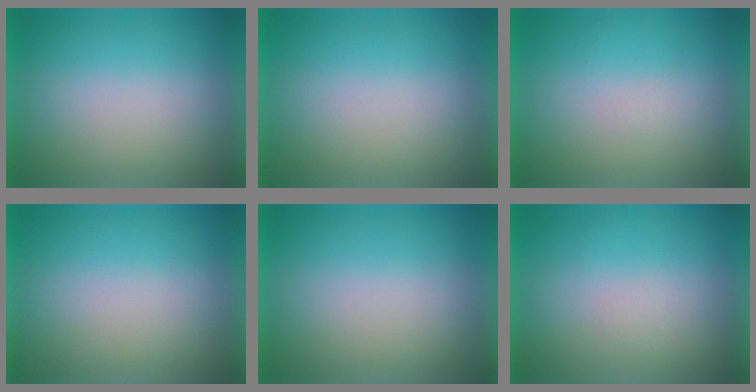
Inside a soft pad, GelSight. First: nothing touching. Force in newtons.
{"total": 10.6}
{"total": 1.1}
{"total": 0.0}
{"total": 0.0}
{"total": 1.3}